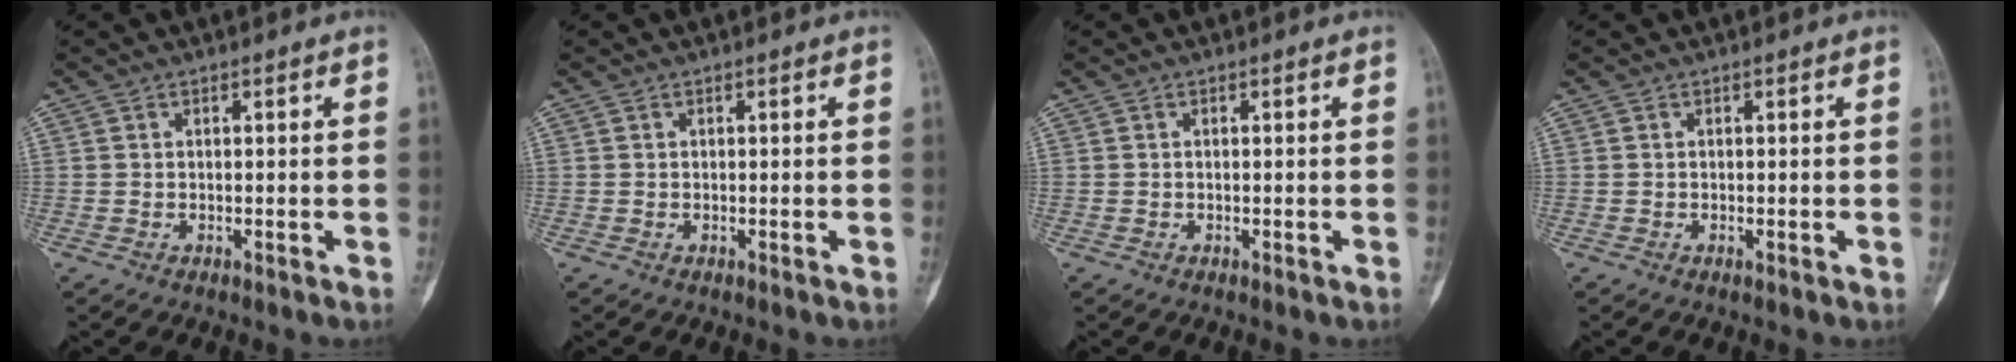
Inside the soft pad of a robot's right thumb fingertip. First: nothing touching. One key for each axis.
{"total": 0.0}
{"total": 0.0}
{"total": 0.0}